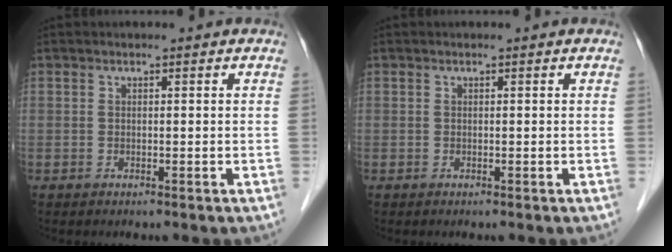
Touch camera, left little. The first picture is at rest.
{"total": 0.0}